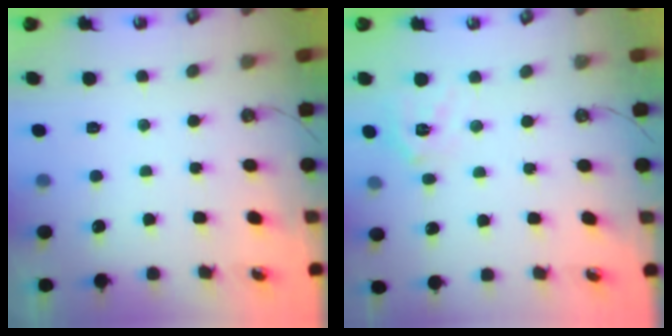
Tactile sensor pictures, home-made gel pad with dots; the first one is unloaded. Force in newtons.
{"total": 11.0, "press": 10.9, "slide": 1.3}